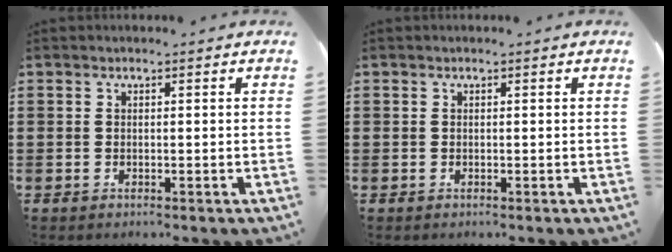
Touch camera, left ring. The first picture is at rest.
{"total": 0.0}